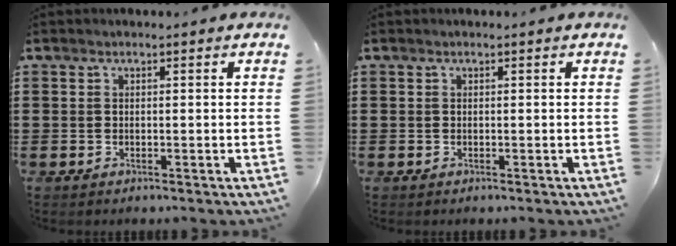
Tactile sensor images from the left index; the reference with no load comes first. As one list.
[{"total": 0.0}]